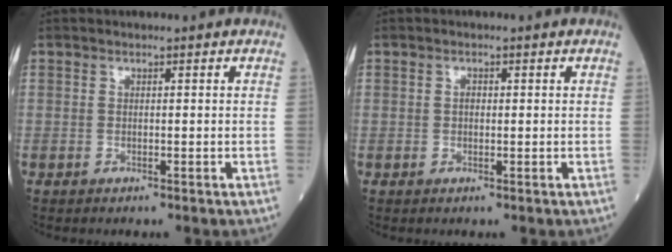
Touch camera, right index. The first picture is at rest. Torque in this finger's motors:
{"motor_torque": [-0.06, 0.06, -0.05, -0.01]}